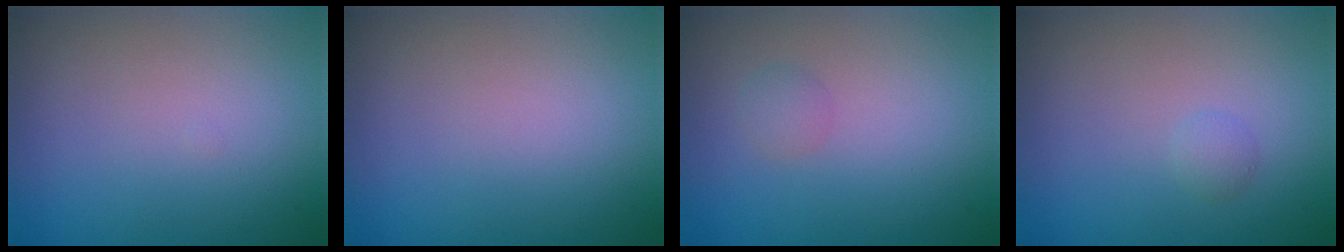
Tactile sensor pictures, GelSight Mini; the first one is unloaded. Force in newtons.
{"total": 0.0}
{"total": 1.0, "press": 1.0, "slide": 0.0}
{"total": 0.8, "press": 0.8, "slide": 0.1}